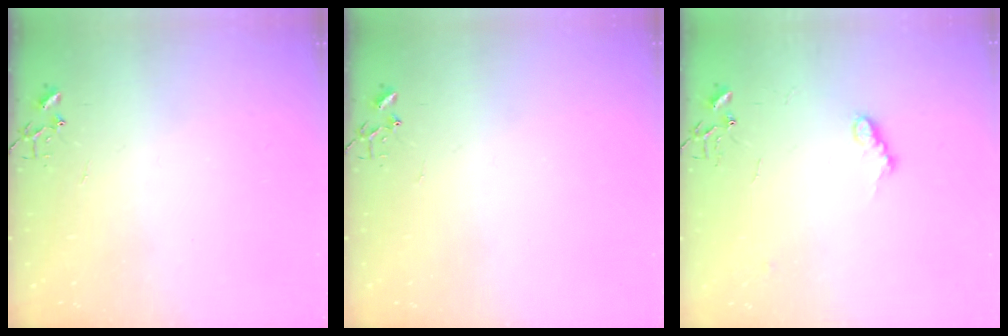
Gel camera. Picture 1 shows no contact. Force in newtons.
{"total": 0.0}
{"total": 7.7, "press": 7.7, "slide": 0.9}